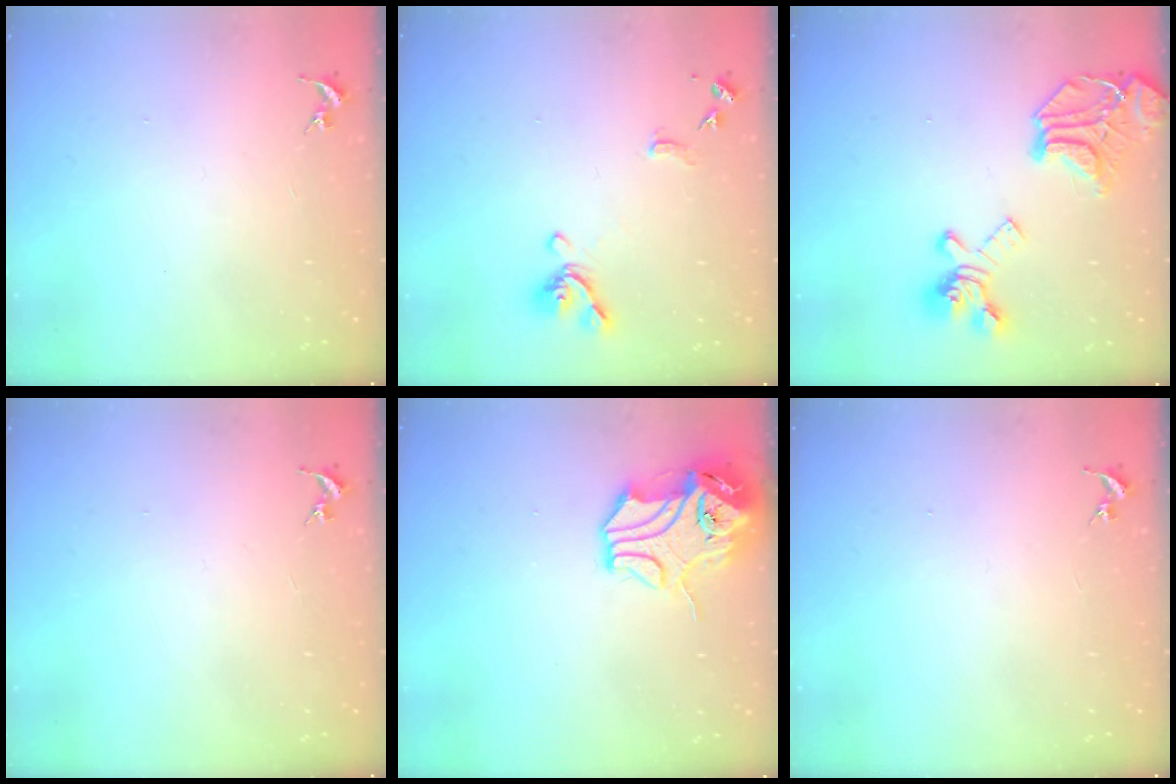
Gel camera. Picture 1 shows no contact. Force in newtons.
{"total": 11.0, "press": 10.9, "slide": 1.2}
{"total": 22.2, "press": 22.1, "slide": 2.3}
{"total": 0.0}
{"total": 12.0, "press": 11.9, "slide": 1.6}
{"total": 0.0}